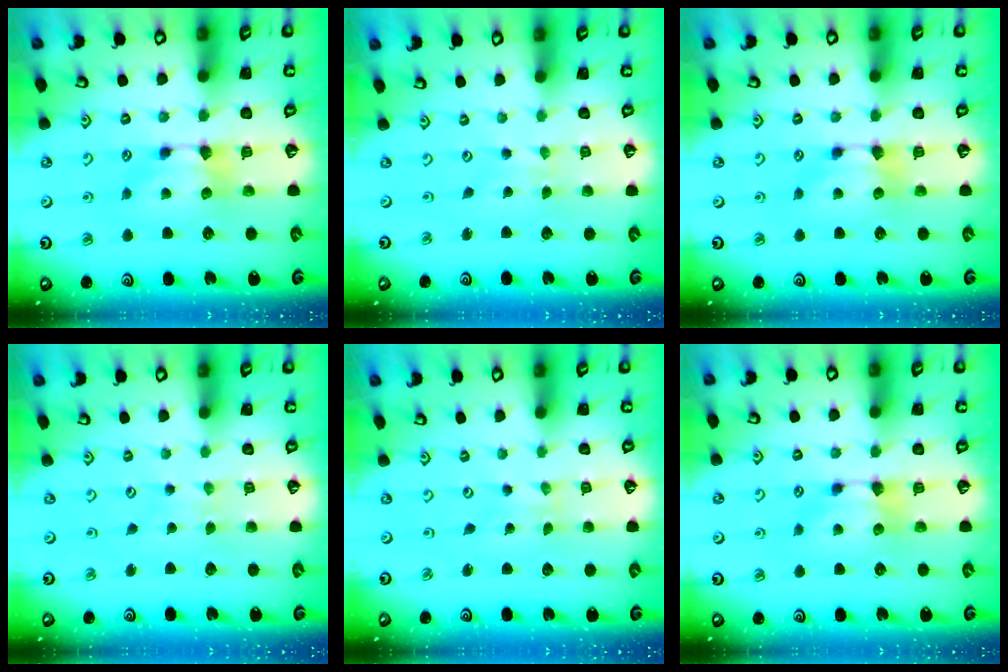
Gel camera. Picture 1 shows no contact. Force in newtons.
{"total": 2.9, "press": 2.9, "slide": 0.4}
{"total": 0.0}
{"total": 4.0, "press": 4.0, "slide": 0.1}
{"total": 5.1, "press": 5.1, "slide": 0.2}
{"total": 0.0}